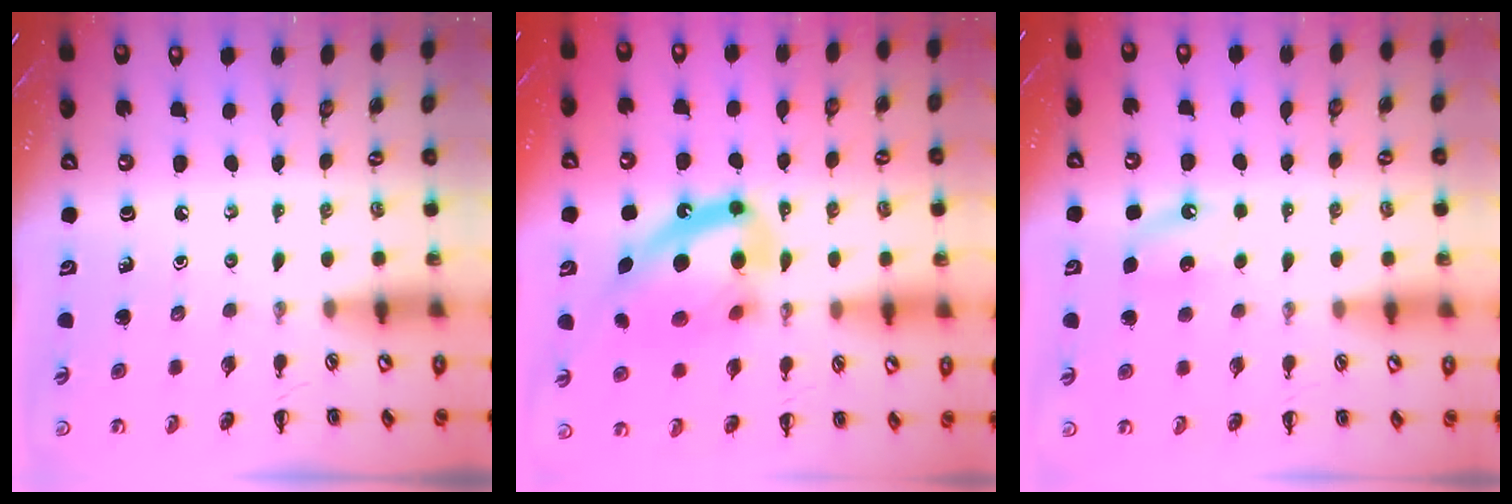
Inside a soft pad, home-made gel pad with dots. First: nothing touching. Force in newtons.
{"total": 16.5, "press": 16.0, "slide": 4.0}
{"total": 6.9, "press": 6.7, "slide": 1.8}